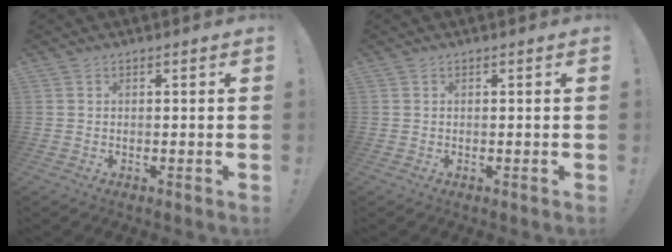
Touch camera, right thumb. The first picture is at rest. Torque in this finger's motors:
{"motor_torque": [0.00, 0.00, -0.12, 0.12, 0.00]}